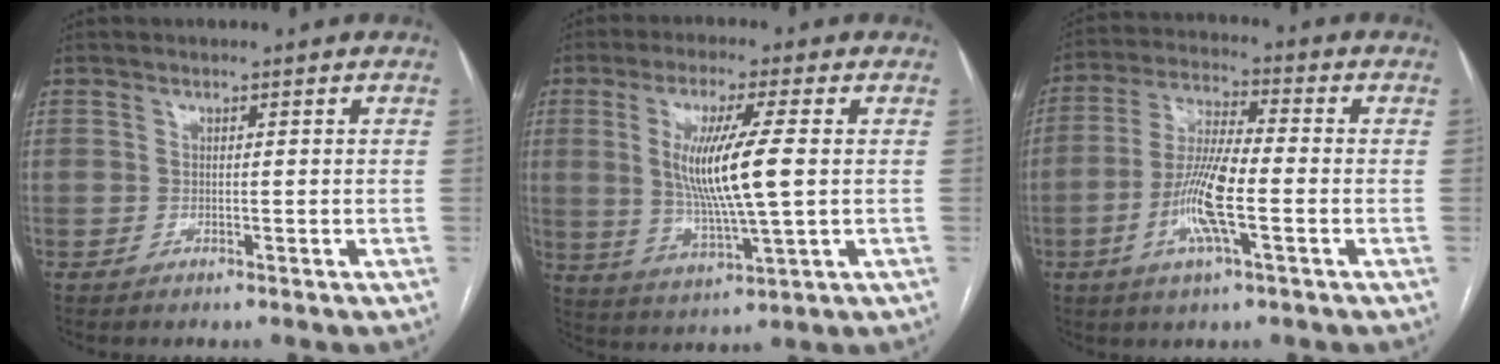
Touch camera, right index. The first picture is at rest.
{"total": 11.4, "force": [1.3, 0.3, 11.3], "torque": [-0.224, -0.010, 0.027]}
{"total": 9.2, "force": [-2.7, 1.1, 8.8], "torque": [-0.175, -0.005, -0.056]}